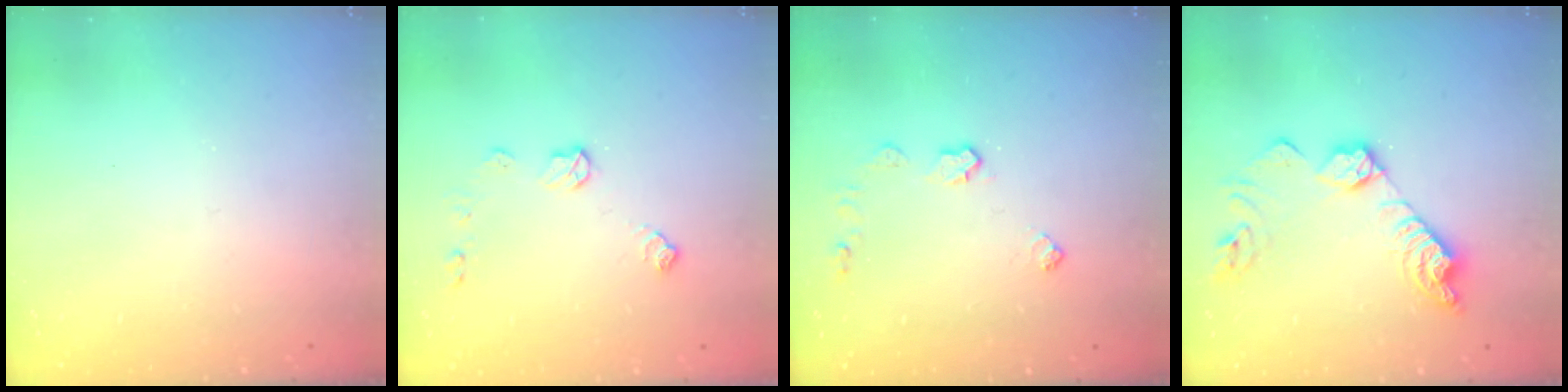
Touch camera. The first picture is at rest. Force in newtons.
{"total": 7.0, "press": 7.0, "slide": 0.4}
{"total": 6.6, "press": 6.5, "slide": 0.6}
{"total": 14.7, "press": 14.6, "slide": 1.1}